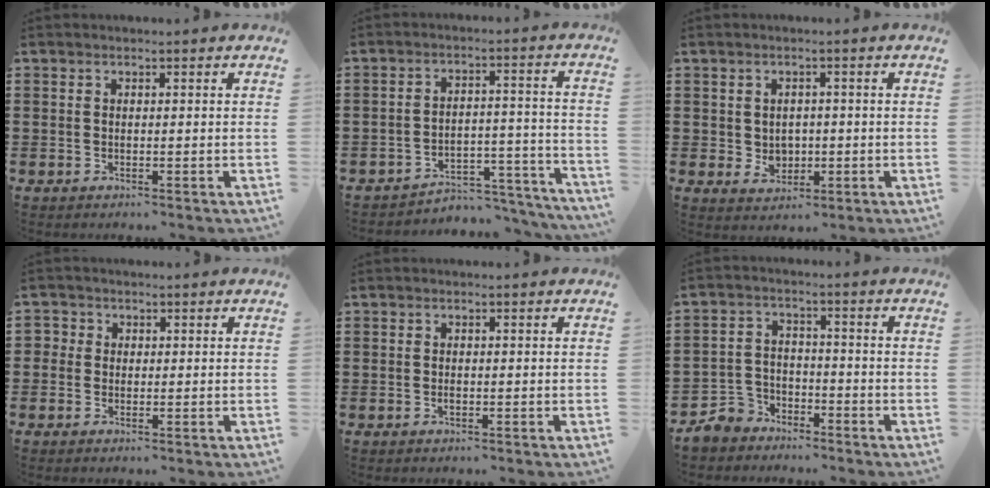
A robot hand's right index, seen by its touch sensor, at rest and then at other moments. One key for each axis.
{"total": 4.9, "fx": -4.6, "fy": 1.2, "fz": 1.3, "tx": -0.023, "ty": 0.011, "tz": -0.092}
{"total": 2.6, "fx": 0.1, "fy": 2.3, "fz": 1.2, "tx": -0.023, "ty": 0.005, "tz": -0.004}
{"total": 1.4, "fx": 0.0, "fy": 1.4, "fz": 0.2, "tx": -0.009, "ty": 0.008, "tz": -0.003}
{"total": 0.7, "fx": -0.2, "fy": 0.3, "fz": 0.6, "tx": -0.013, "ty": -0.003, "tz": -0.003}
{"total": 4.9, "fx": -4.2, "fy": 2.4, "fz": 0.7, "tx": -0.046, "ty": 0.004, "tz": -0.093}